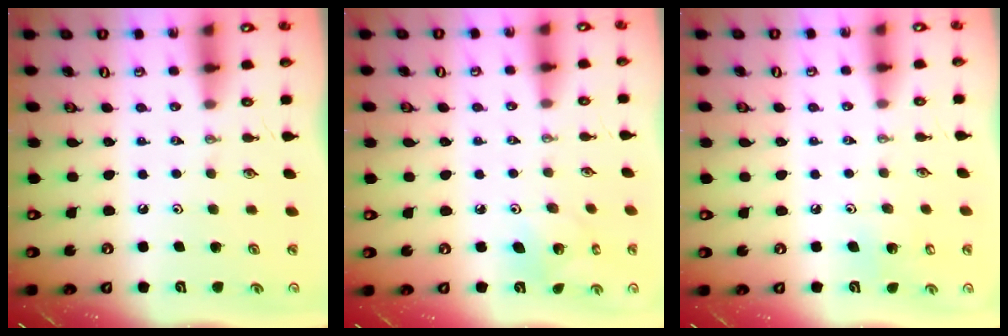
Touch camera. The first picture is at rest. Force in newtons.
{"total": 5.2, "press": 5.2, "slide": 0.4}
{"total": 5.0, "press": 4.9, "slide": 0.4}